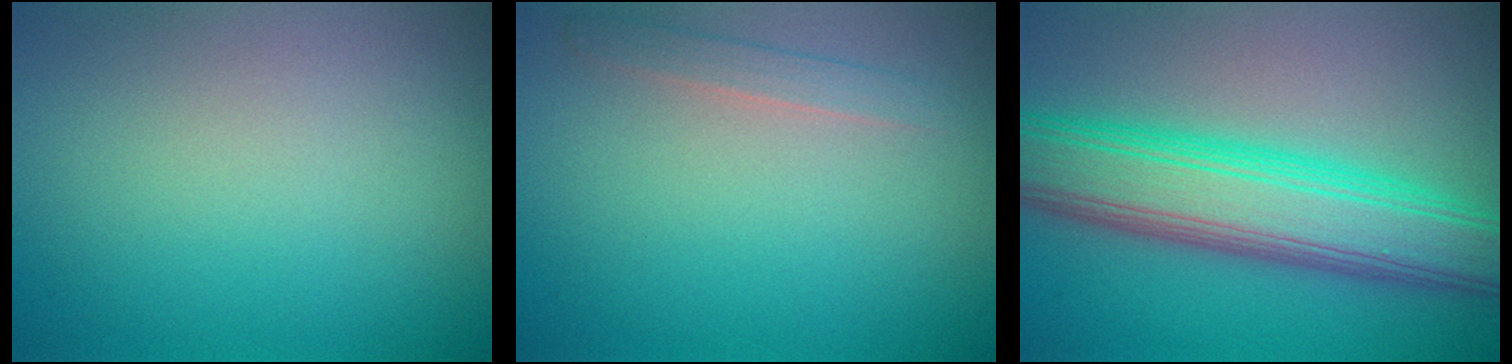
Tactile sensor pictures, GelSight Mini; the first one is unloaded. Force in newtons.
{"total": 1.4, "press": 1.4, "slide": 0.0}
{"total": 9.4, "press": 9.4, "slide": 0.3}